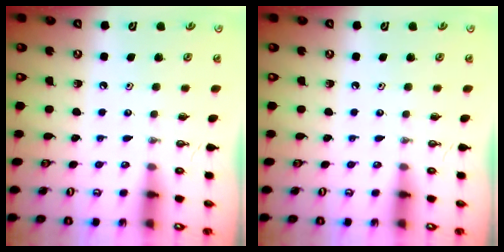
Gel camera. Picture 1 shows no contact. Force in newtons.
{"total": 0.0}